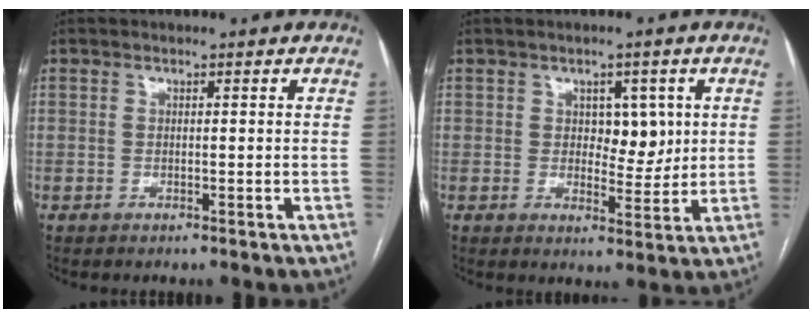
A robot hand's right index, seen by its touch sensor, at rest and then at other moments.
{"total": 5.0, "force": [1.3, 2.9, 3.9], "torque": [-0.046, 0.002, 0.023]}